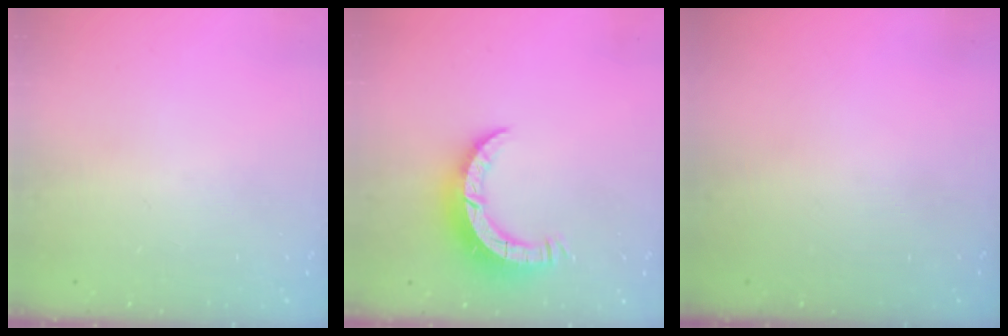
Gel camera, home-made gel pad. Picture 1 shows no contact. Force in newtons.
{"total": 7.8, "press": 7.7, "slide": 0.8}
{"total": 0.0}